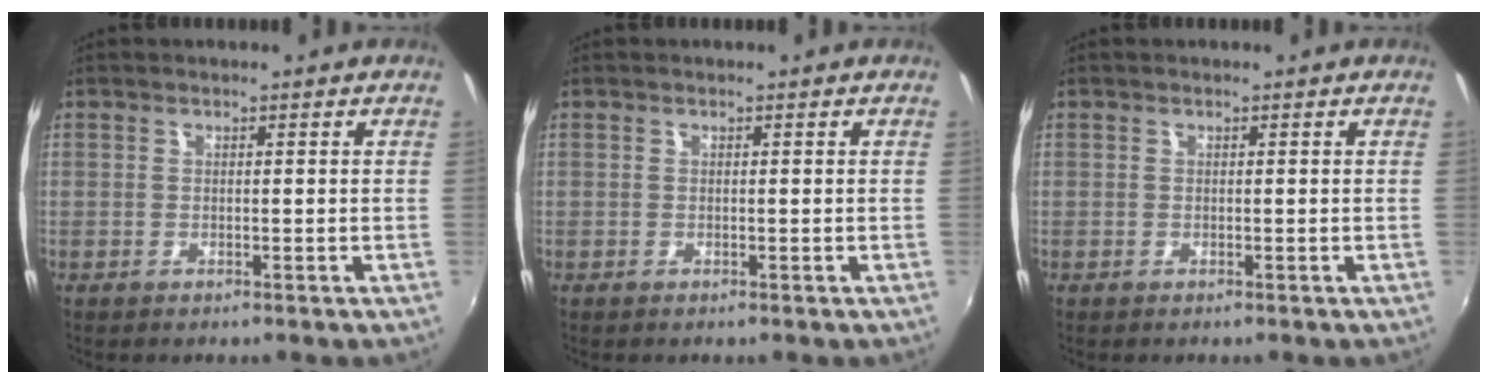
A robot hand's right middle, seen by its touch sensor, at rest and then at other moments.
{"total": 0.0}
{"total": 0.0}